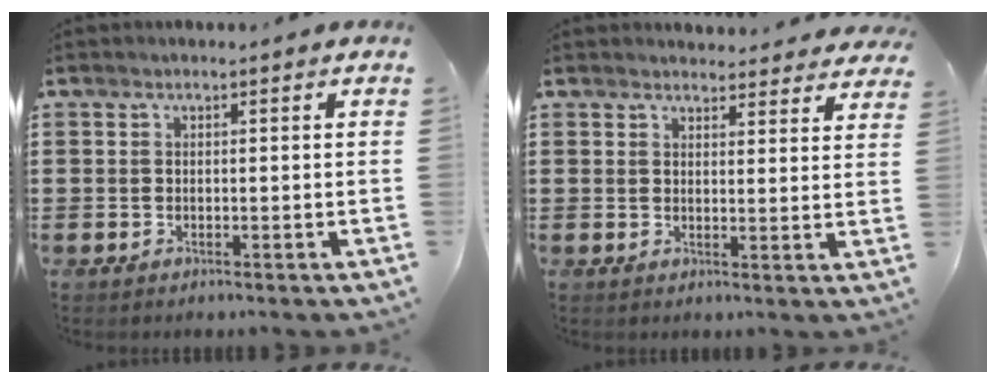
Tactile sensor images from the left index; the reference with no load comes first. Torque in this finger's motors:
{"motor_torque": [0.86, -0.21, 0.08, 0.02]}